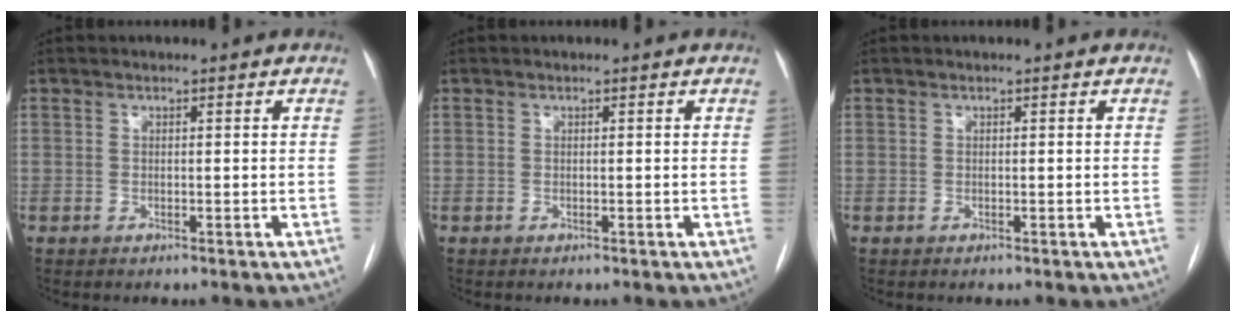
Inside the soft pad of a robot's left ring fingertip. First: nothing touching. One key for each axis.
{"total": 0.0}
{"total": 0.0}